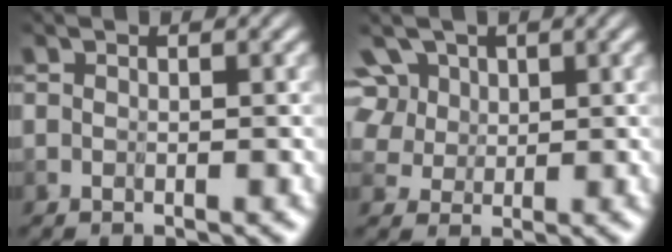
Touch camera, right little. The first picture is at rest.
{"total": 8.2, "force": [4.7, 5.5, 3.9], "torque": [-0.082, 0.028, 0.061]}